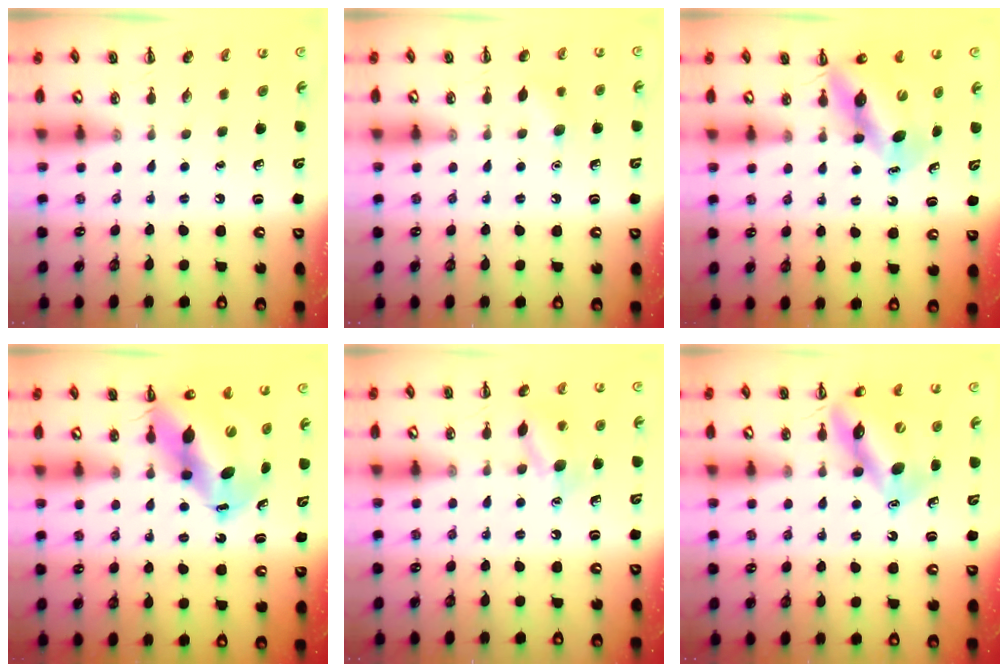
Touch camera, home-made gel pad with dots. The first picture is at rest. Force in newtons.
{"total": 6.1, "press": 6.0, "slide": 1.4}
{"total": 10.4, "press": 10.0, "slide": 2.7}
{"total": 12.7, "press": 12.2, "slide": 3.6}
{"total": 10.6, "press": 10.5, "slide": 1.6}
{"total": 12.6, "press": 12.2, "slide": 3.1}